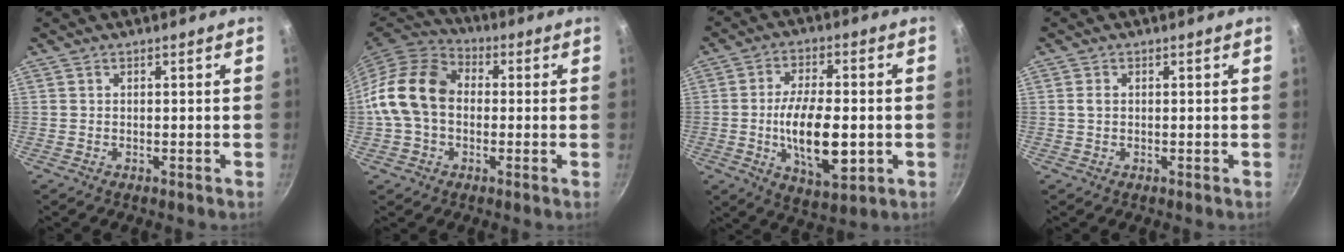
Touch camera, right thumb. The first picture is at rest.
{"total": 15.1, "force": [-0.1, 11.3, 10.0], "torque": [-0.165, 0.033, -0.019]}
{"total": 14.8, "force": [-2.3, 6.7, 13.0], "torque": [-0.211, 0.006, -0.033]}
{"total": 0.9, "force": [0.1, 0.7, 0.6], "torque": [-0.012, 0.003, 0.001]}